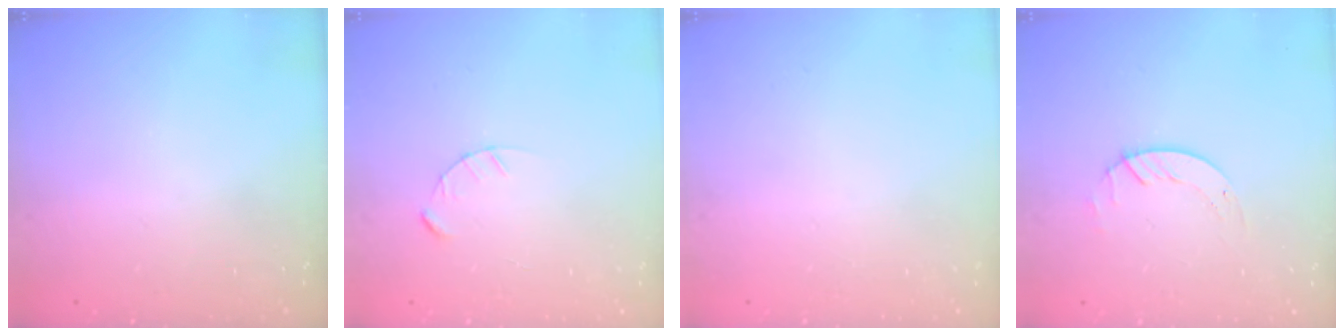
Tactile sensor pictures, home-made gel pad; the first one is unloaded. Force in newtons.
{"total": 2.4, "press": 2.4, "slide": 0.3}
{"total": 0.0}
{"total": 2.0, "press": 2.0, "slide": 0.2}